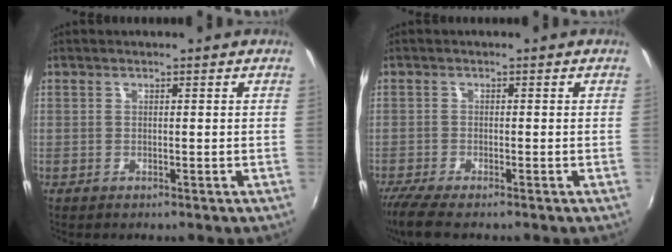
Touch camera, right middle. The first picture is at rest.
{"total": 5.4, "force": [-4.2, 0.6, 3.3], "torque": [-0.082, -0.026, -0.080]}